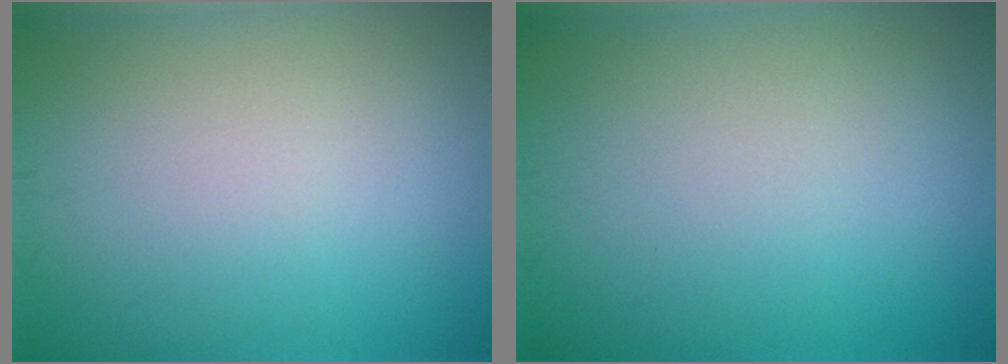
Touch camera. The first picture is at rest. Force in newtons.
{"total": 0.0}